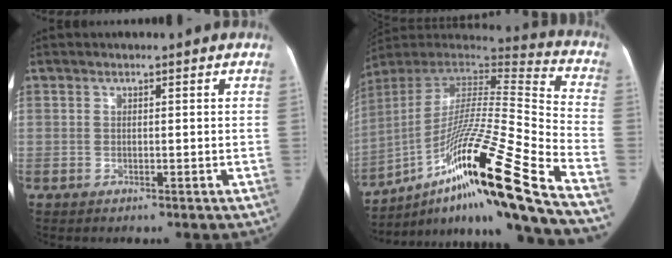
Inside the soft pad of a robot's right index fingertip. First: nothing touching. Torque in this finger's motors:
{"motor_torque": [1.85, -0.29, 0.37, 0.21]}